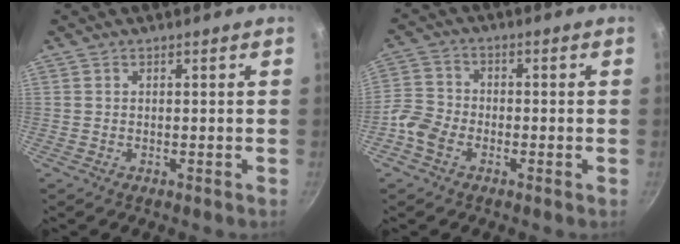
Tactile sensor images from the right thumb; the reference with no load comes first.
{"total": 5.5, "force": [-2.9, 3.9, 2.6], "torque": [-0.048, 0.024, -0.069]}